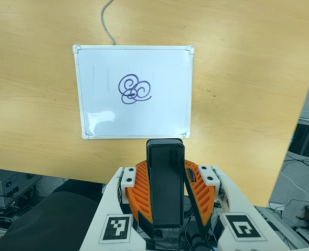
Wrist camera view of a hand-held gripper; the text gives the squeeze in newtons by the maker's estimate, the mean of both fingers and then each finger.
{"total": 6.6, "left": 5.4, "right": 7.7}